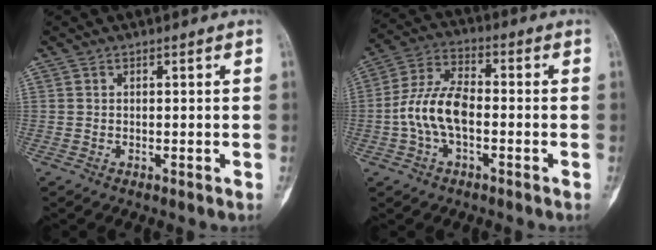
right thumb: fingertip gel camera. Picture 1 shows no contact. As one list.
[{"total": 10.5, "force": [-1.8, 5.5, 8.7], "torque": [-0.176, 0.035, -0.042]}]